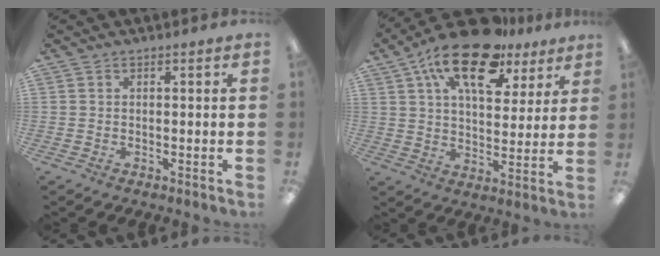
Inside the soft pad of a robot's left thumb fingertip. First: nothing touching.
{"total": 19.5, "force": [11.9, 9.1, 12.4], "torque": [-0.204, -0.050, 0.201]}